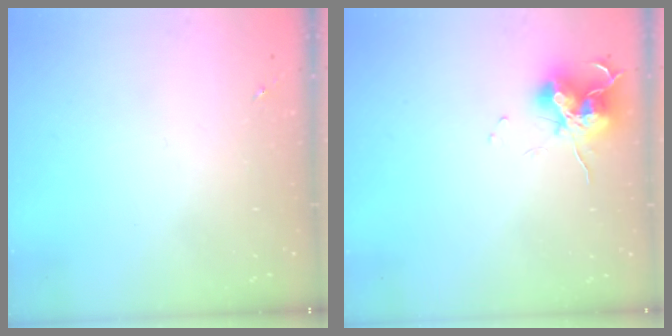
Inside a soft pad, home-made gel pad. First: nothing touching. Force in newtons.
{"total": 12.7, "press": 12.7, "slide": 1.2}